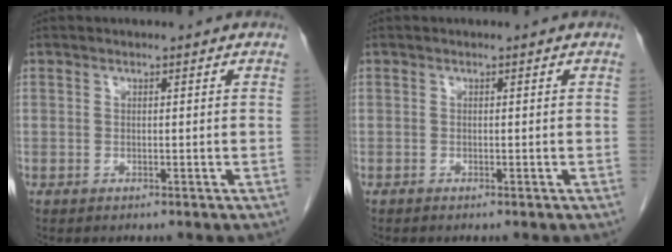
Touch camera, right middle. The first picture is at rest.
{"total": 0.0}